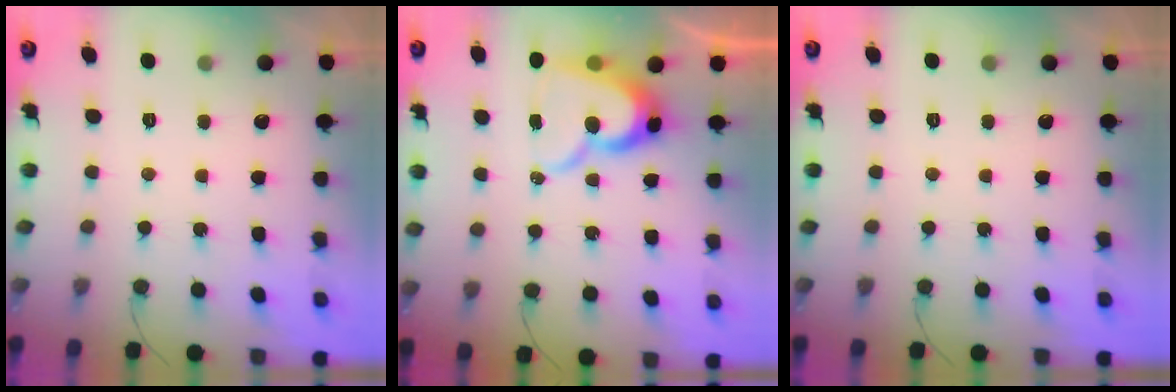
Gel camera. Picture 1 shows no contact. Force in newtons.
{"total": 14.5, "press": 14.4, "slide": 1.4}
{"total": 0.0}